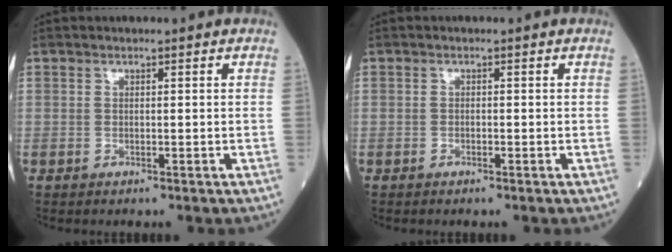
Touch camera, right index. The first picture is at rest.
{"total": 0.0}